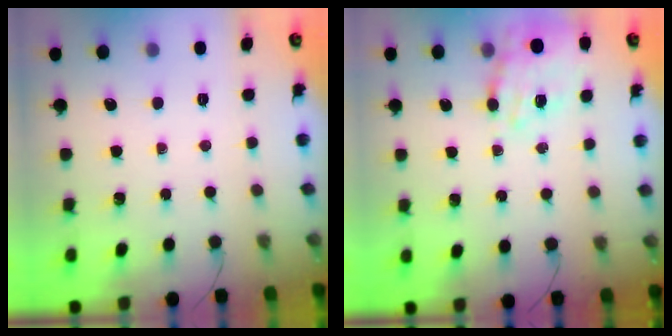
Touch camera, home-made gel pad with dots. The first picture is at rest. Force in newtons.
{"total": 13.3, "press": 13.0, "slide": 2.9}